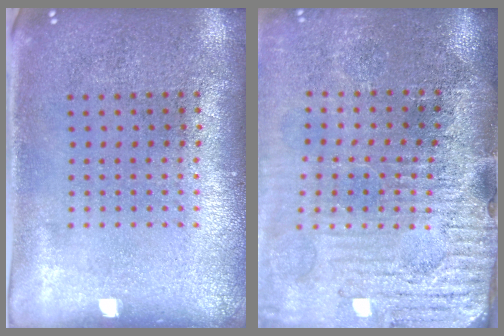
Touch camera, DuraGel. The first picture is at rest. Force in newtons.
{"total": 4.6, "press": 4.0, "slide": 2.4}